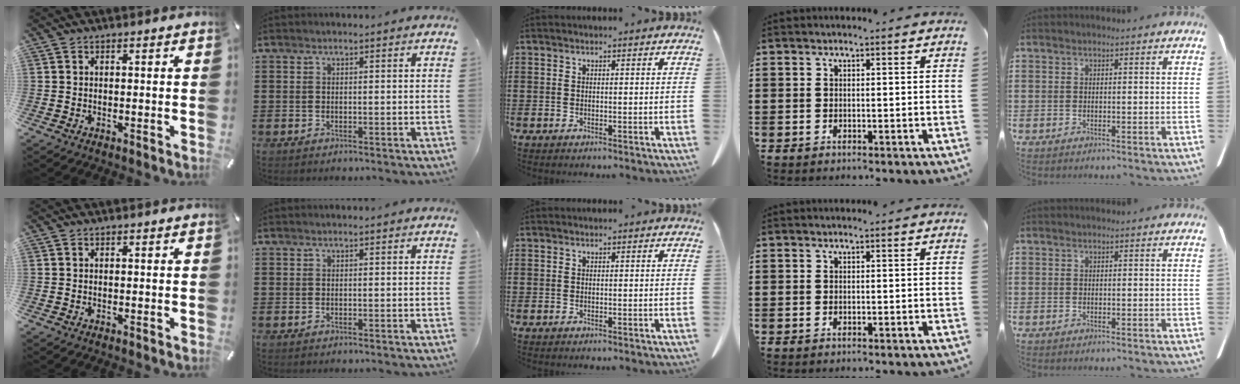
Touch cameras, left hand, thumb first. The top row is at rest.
{}